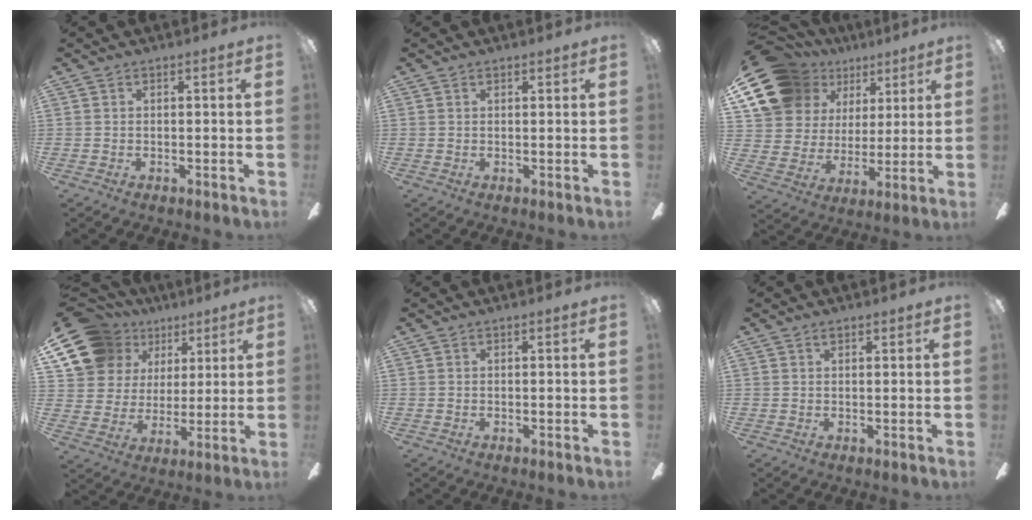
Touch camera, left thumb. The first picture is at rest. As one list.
[{"total": 0.5, "force": [0.4, 0.3, 0.2], "torque": [-0.004, 0.003, 0.007]}, {"total": 19.3, "force": [11.1, 13.6, 8.1], "torque": [-0.157, -0.046, 0.219]}, {"total": 16.9, "force": [9.6, 12.4, 6.4], "torque": [-0.134, -0.038, 0.187]}, {"total": 0.0}, {"total": 1.0, "force": [0.8, 0.5, 0.4], "torque": [-0.008, 0.002, 0.015]}]